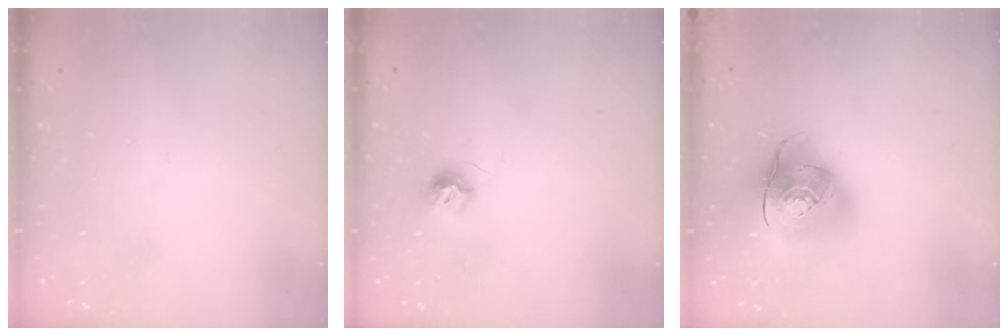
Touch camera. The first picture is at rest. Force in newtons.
{"total": 7.6, "press": 7.6, "slide": 0.4}
{"total": 14.8, "press": 14.7, "slide": 2.1}